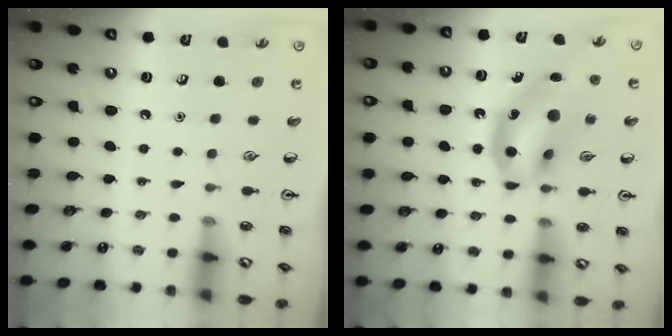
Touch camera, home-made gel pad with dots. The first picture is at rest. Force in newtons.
{"total": 14.2, "press": 13.5, "slide": 4.2}